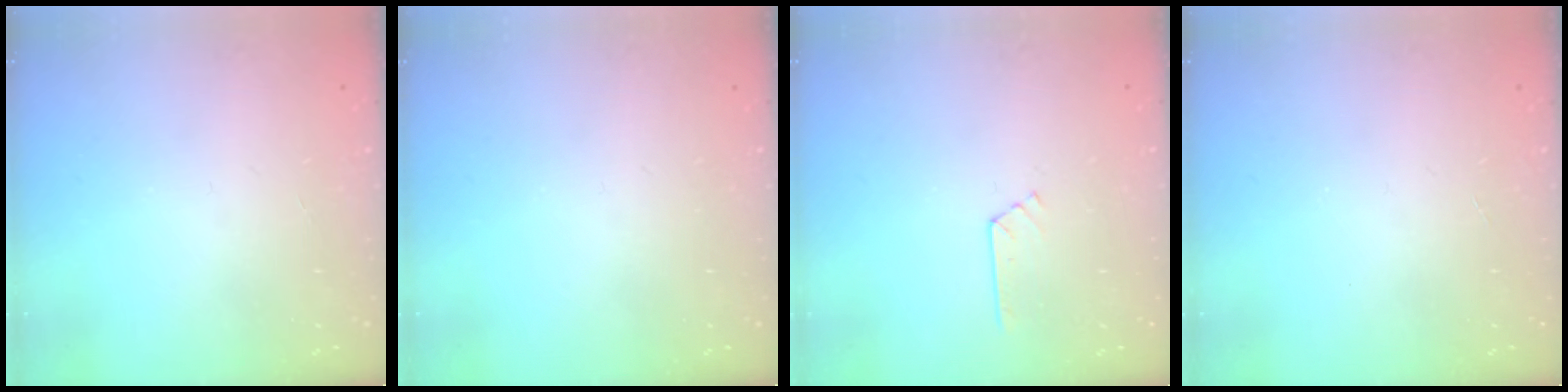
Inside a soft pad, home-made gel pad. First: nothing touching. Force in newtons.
{"total": 0.0}
{"total": 3.4, "press": 3.4, "slide": 0.4}
{"total": 0.0}